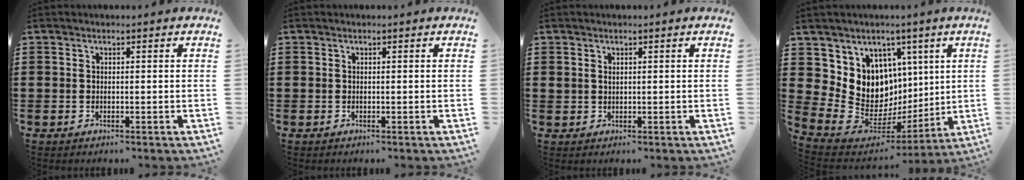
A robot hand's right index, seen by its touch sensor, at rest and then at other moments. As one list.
[{"total": 0.0}, {"total": 0.8, "force": [0.4, 0.5, 0.4], "torque": [-0.010, 0.003, 0.008]}, {"total": 11.9, "force": [1.8, 10.9, 4.2], "torque": [-0.124, -0.040, 0.046]}]